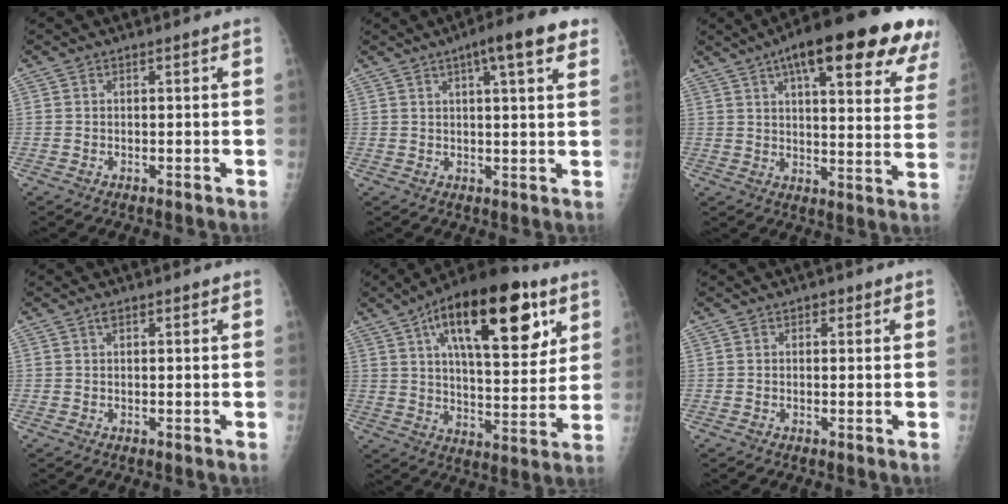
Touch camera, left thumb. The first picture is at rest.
{"total": 9.6, "force": [5.2, 2.0, 7.9], "torque": [-0.101, -0.004, 0.066]}
{"total": 26.3, "force": [15.3, 7.2, 20.2], "torque": [-0.253, -0.018, 0.196]}
{"total": 1.2, "force": [0.7, 0.5, 0.7], "torque": [-0.009, 0.000, 0.011]}
{"total": 24.4, "force": [11.2, 10.2, 19.2], "torque": [-0.261, -0.025, 0.174]}
{"total": 1.4, "force": [0.7, 1.0, 0.6], "torque": [0.004, -0.002, 0.006]}